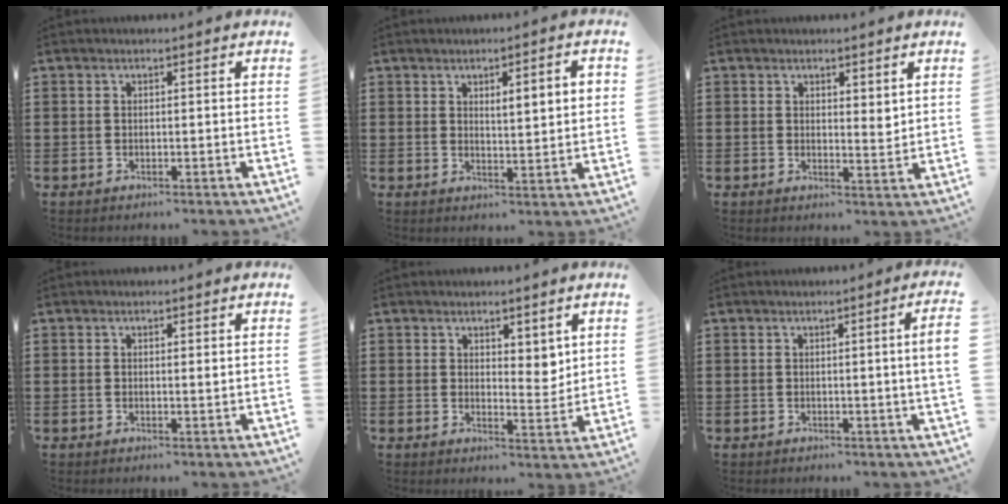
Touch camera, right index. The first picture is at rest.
{"total": 3.3, "force": [1.3, 0.6, 3.0], "torque": [-0.051, 0.001, 0.017]}
{"total": 2.3, "force": [1.8, 1.1, 0.9], "torque": [-0.013, 0.003, 0.032]}
{"total": 0.8, "force": [0.3, 0.2, 0.7], "torque": [-0.015, 0.003, 0.006]}
{"total": 3.6, "force": [2.8, 2.0, 1.0], "torque": [-0.012, -0.004, 0.049]}
{"total": 2.1, "force": [0.1, -0.8, 1.9], "torque": [-0.032, -0.009, -0.001]}